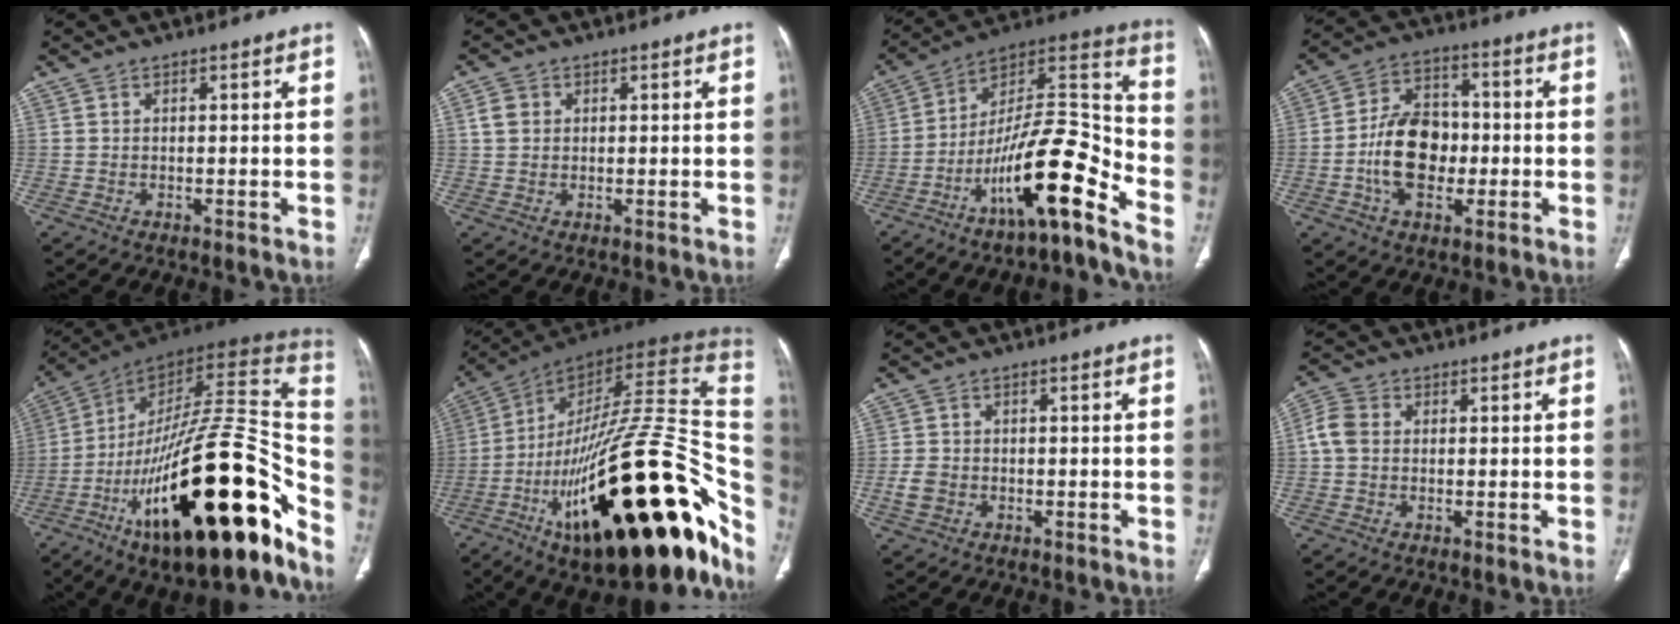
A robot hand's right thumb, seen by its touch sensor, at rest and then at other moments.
{"total": 2.8, "force": [0.6, 2.4, 1.3], "torque": [-0.016, 0.005, 0.011]}
{"total": 18.0, "force": [-10.5, 4.2, 14.0], "torque": [-0.227, 0.096, -0.178]}
{"total": 13.0, "force": [-2.2, 8.7, 9.4], "torque": [-0.140, 0.024, -0.043]}
{"total": 39.8, "force": [-16.2, 12.6, 34.1], "torque": [-0.434, 0.068, -0.255]}
{"total": 48.1, "force": [-13.0, 17.0, 43.0], "torque": [-0.552, 0.074, -0.202]}
{"total": 3.1, "force": [-1.1, 2.4, 1.7], "torque": [-0.035, 0.008, -0.018]}
{"total": 4.4, "force": [0.1, 3.5, 2.6], "torque": [-0.058, 0.014, -0.005]}